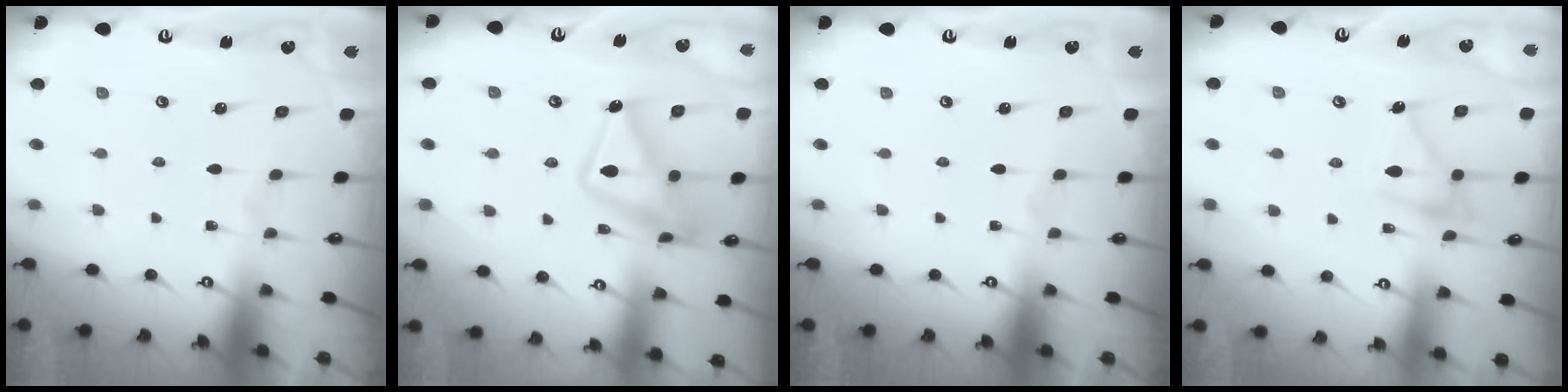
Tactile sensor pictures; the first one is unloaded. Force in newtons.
{"total": 14.8, "press": 14.8, "slide": 1.0}
{"total": 0.0}
{"total": 13.6, "press": 13.6, "slide": 0.9}